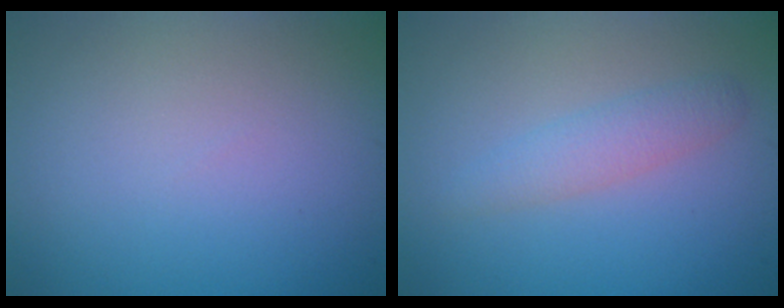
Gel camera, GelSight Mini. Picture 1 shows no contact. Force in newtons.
{"total": 2.2, "press": 2.2, "slide": 0.1}